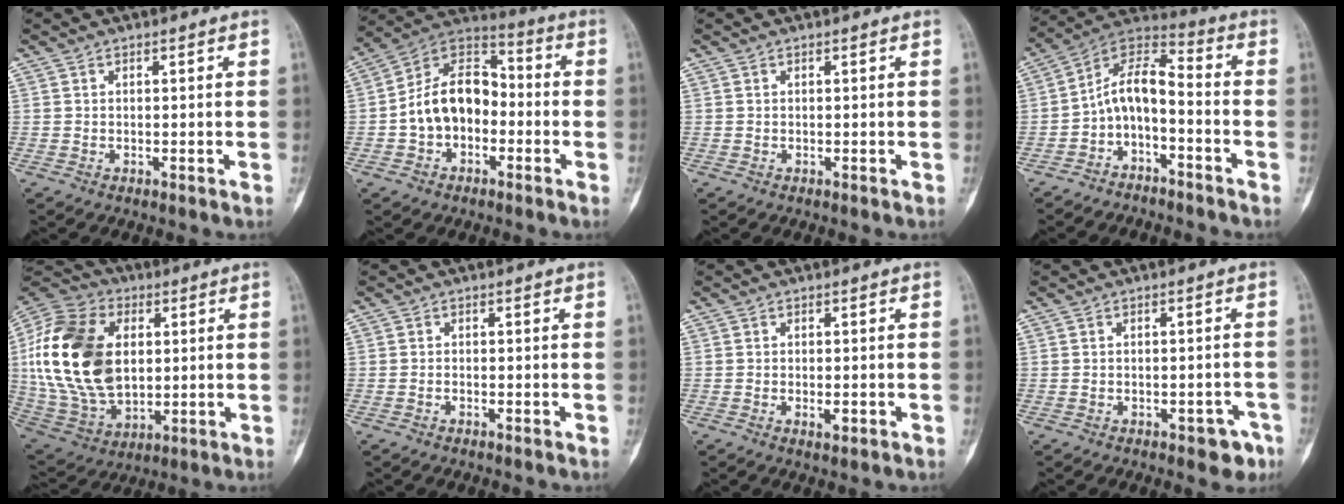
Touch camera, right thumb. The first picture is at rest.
{"total": 13.8, "force": [-2.2, 9.8, 9.5], "torque": [-0.139, 0.051, -0.051]}
{"total": 0.0}
{"total": 9.7, "force": [-4.0, 4.8, 7.4], "torque": [-0.123, 0.087, -0.083]}
{"total": 25.4, "force": [3.2, 16.6, 19.0], "torque": [-0.376, -0.009, 0.064]}
{"total": 0.5, "force": [-0.4, 0.2, 0.3], "torque": [-0.011, 0.005, -0.008]}
{"total": 2.0, "force": [-0.7, 0.9, 1.6], "torque": [-0.026, -0.001, -0.009]}
{"total": 4.5, "force": [-2.6, 2.3, 2.8], "torque": [-0.018, 0.020, -0.027]}